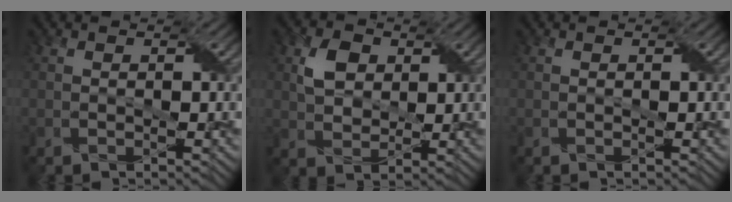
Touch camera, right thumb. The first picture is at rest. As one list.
[{"total": 4.5, "force": [1.5, 3.4, 2.6], "torque": [-0.062, 0.006, 0.029]}, {"total": 0.0}]